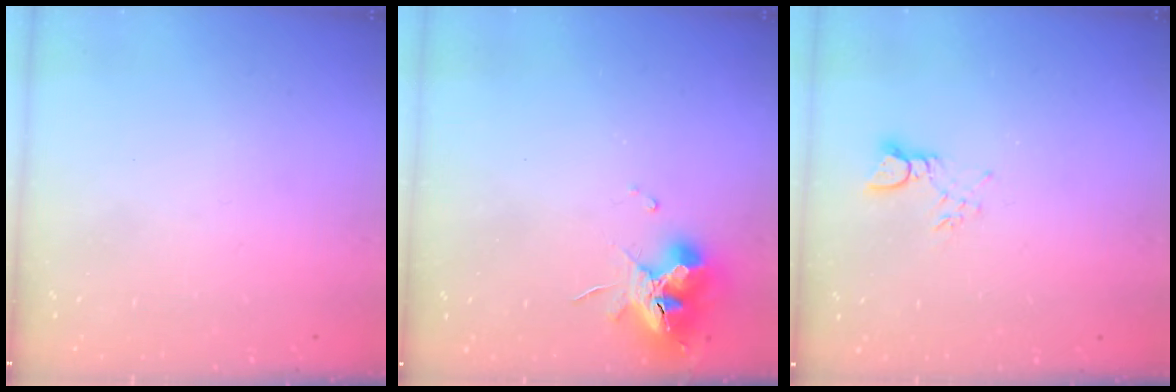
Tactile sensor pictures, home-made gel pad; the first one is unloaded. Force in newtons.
{"total": 12.5, "press": 12.5, "slide": 1.2}
{"total": 3.3, "press": 3.3, "slide": 0.1}